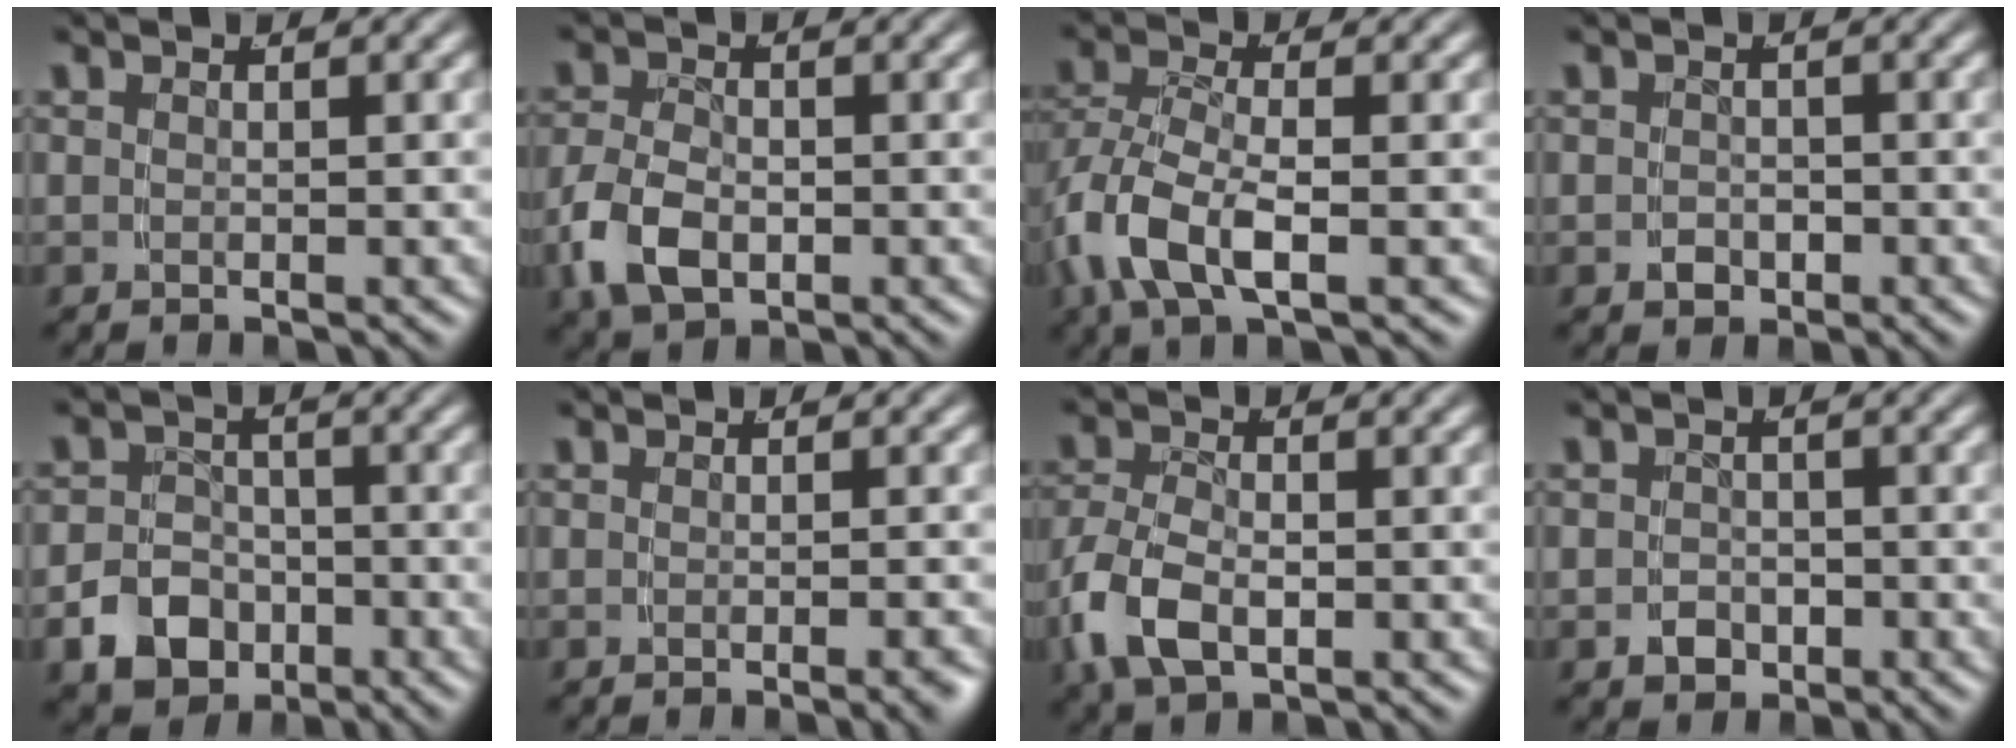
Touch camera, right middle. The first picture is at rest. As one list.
[{"total": 4.7, "force": [-1.2, 3.3, 3.1], "torque": [-0.077, -0.010, -0.013]}, {"total": 5.6, "force": [-1.3, 3.3, 4.4], "torque": [-0.123, -0.016, -0.017]}, {"total": 1.1, "force": [-0.4, 0.9, 0.3], "torque": [-0.007, -0.003, -0.006]}, {"total": 7.5, "force": [-3.3, 6.4, 2.2], "torque": [-0.032, -0.013, -0.060]}, {"total": 0.9, "force": [-0.4, 0.0, 0.8], "torque": [-0.012, 0.010, -0.013]}, {"total": 5.2, "force": [-1.2, 3.6, 3.6], "torque": [-0.105, -0.021, -0.006]}, {"total": 2.0, "force": [-0.9, 1.7, 0.6], "torque": [-0.006, -0.005, -0.013]}]